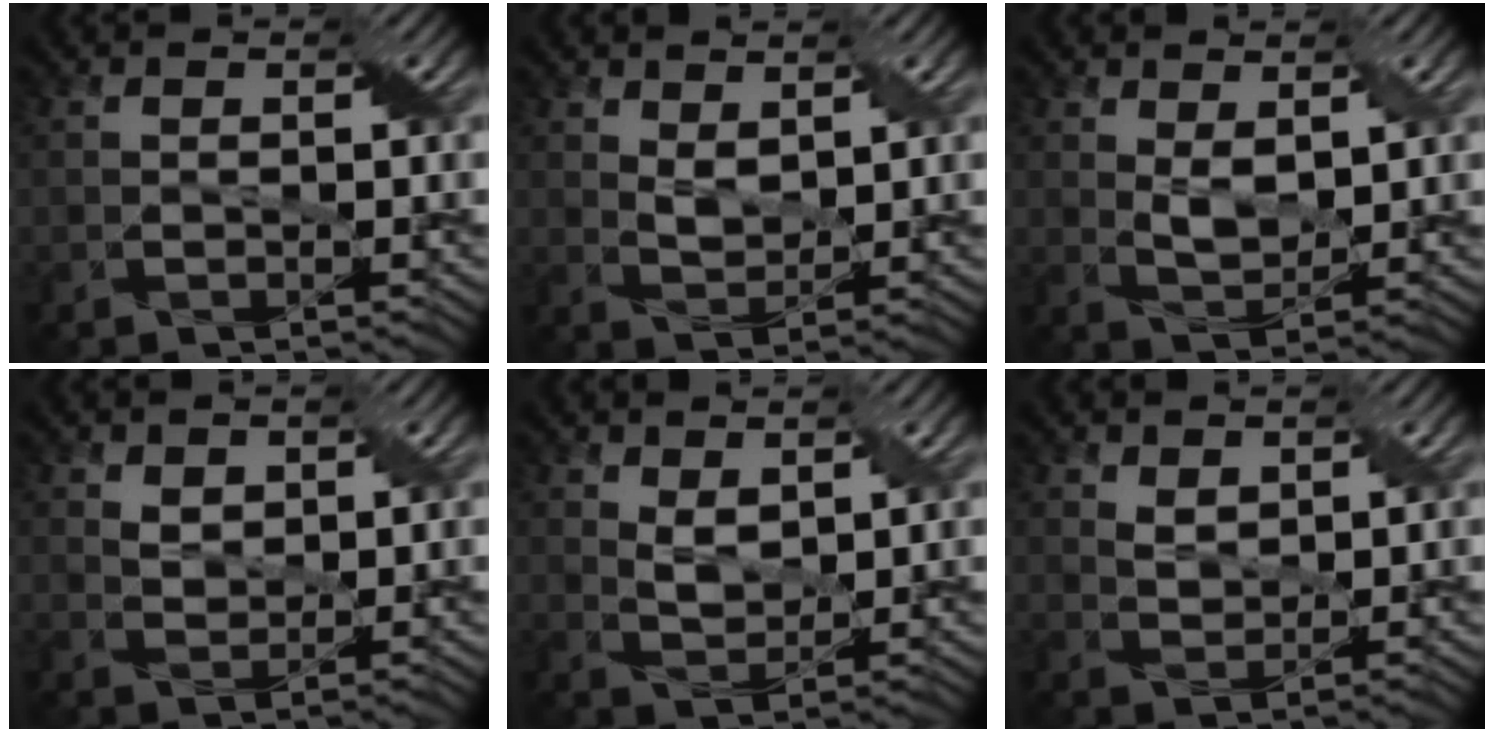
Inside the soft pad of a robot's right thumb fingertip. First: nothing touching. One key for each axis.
{"total": 2.8, "fx": 1.7, "fy": 1.3, "fz": 1.8, "tx": -0.045, "ty": -0.005, "tz": 0.036}
{"total": 3.4, "fx": 1.3, "fy": 1.7, "fz": 2.7, "tx": -0.064, "ty": -0.005, "tz": 0.027}
{"total": 2.1, "fx": 1.2, "fy": 1.4, "fz": 1.0, "tx": -0.027, "ty": -0.004, "tz": 0.026}
{"total": 3.1, "fx": 1.8, "fy": 1.5, "fz": 2.0, "tx": -0.051, "ty": -0.006, "tz": 0.039}
{"total": 2.1, "fx": 1.4, "fy": 1.2, "fz": 1.2, "tx": -0.030, "ty": -0.005, "tz": 0.031}